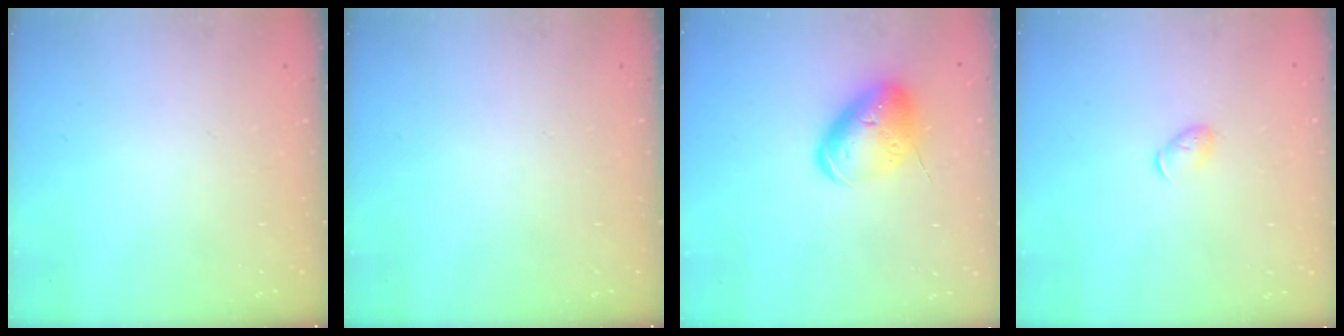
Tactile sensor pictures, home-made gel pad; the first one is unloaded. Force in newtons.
{"total": 0.0}
{"total": 12.9, "press": 12.7, "slide": 2.4}
{"total": 4.5, "press": 4.4, "slide": 1.0}